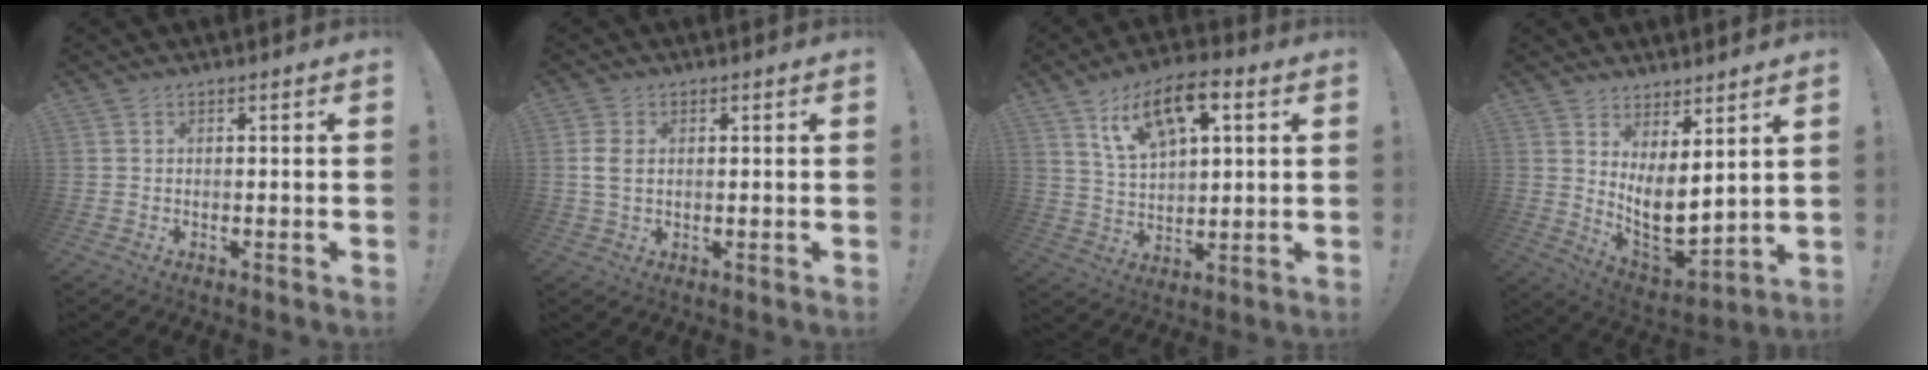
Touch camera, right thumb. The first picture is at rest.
{"total": 3.5, "force": [0.6, 2.2, 2.6], "torque": [-0.056, 0.003, 0.010]}
{"total": 13.6, "force": [7.1, 6.6, 9.5], "torque": [-0.155, -0.017, 0.126]}
{"total": 9.9, "force": [2.7, 4.5, 8.4], "torque": [-0.127, -0.047, 0.057]}